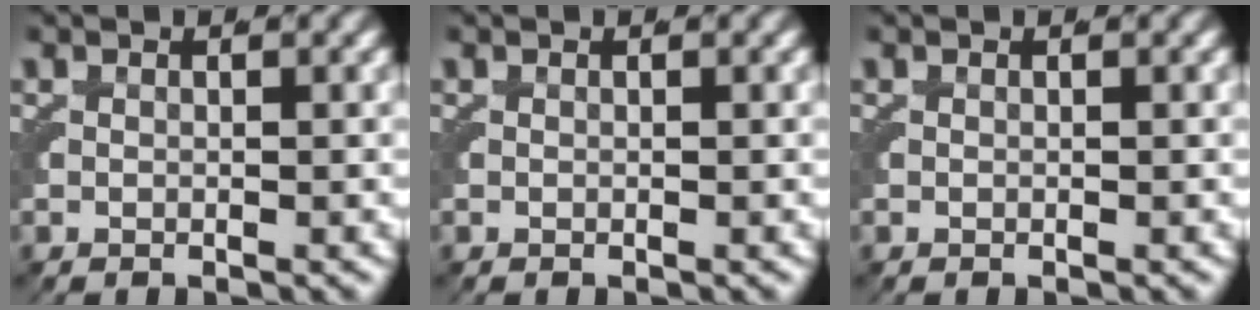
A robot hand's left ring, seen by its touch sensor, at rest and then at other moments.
{"total": 0.0}
{"total": 0.0}